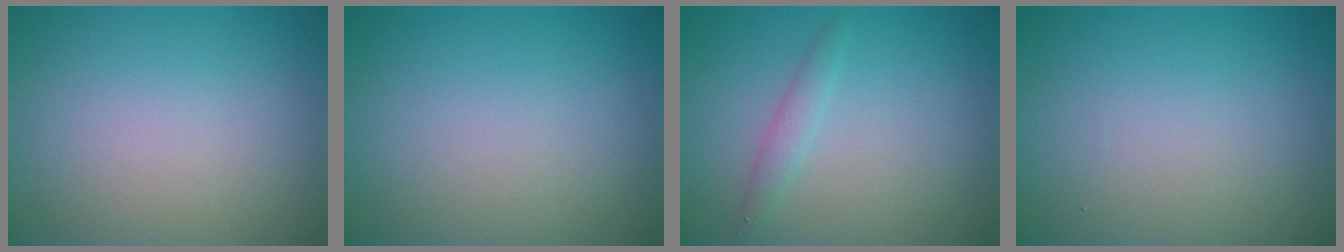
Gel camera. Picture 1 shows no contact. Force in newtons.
{"total": 0.0}
{"total": 1.4, "press": 1.4, "slide": 0.0}
{"total": 0.0}